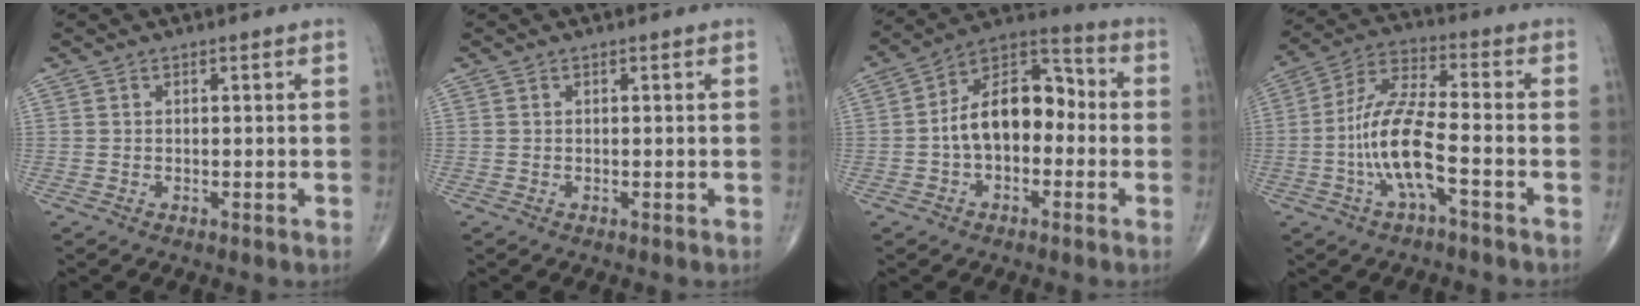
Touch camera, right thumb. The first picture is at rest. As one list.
[{"total": 0.0}, {"total": 13.8, "force": [-1.2, 8.6, 10.7], "torque": [-0.153, 0.049, -0.034]}, {"total": 11.9, "force": [-3.6, 3.2, 10.9], "torque": [-0.232, 0.040, -0.070]}]